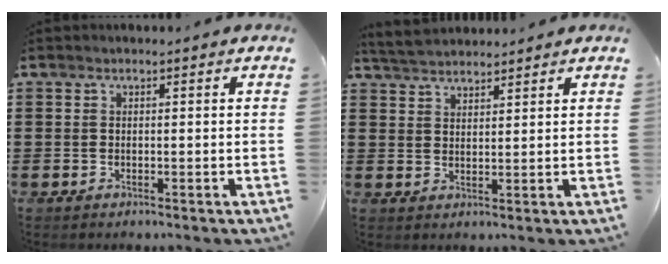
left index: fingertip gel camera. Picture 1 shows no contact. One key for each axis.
{"total": 3.7, "fx": 3.6, "fy": 0.8, "fz": 0.7, "tx": -0.026, "ty": -0.004, "tz": 0.068}